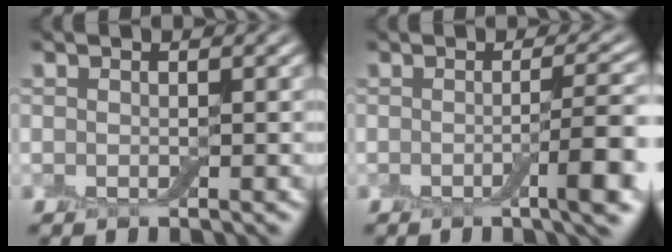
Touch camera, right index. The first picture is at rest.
{"total": 5.3, "force": [-1.5, 1.0, 5.0], "torque": [-0.066, 0.004, -0.025]}